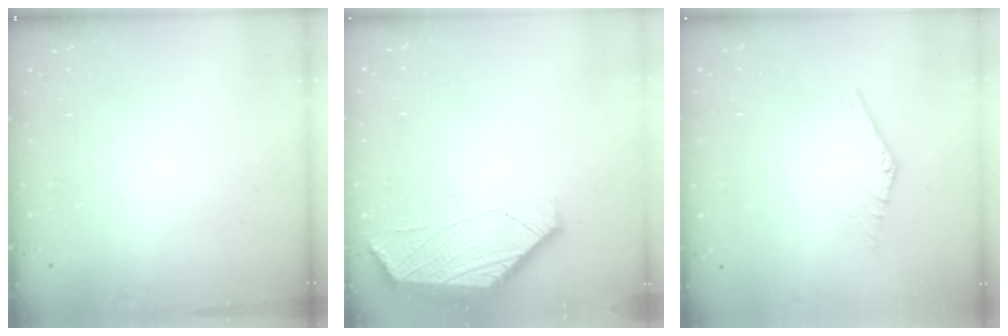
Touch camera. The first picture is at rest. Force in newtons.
{"total": 1.0, "press": 0.9, "slide": 0.5}
{"total": 0.7, "press": 0.7, "slide": 0.3}